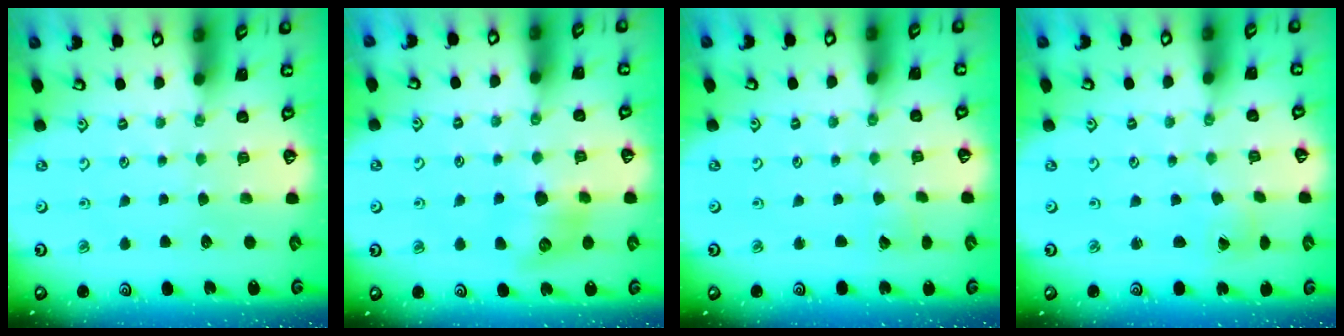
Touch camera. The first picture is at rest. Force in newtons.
{"total": 9.8, "press": 9.8, "slide": 0.4}
{"total": 2.7, "press": 2.6, "slide": 0.3}
{"total": 1.0, "press": 1.0, "slide": 0.0}